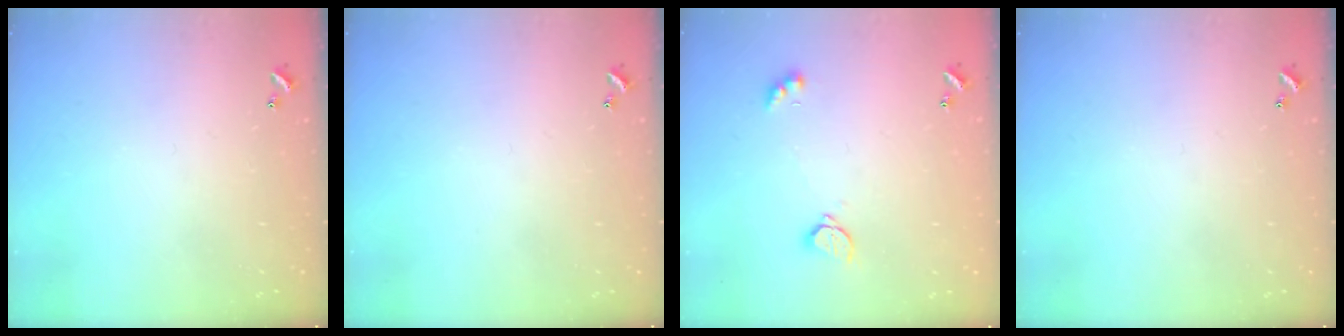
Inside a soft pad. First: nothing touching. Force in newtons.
{"total": 0.0}
{"total": 2.2, "press": 2.1, "slide": 0.6}
{"total": 0.0}